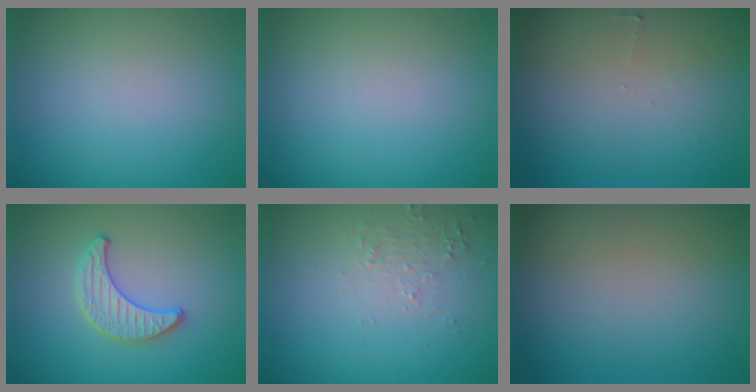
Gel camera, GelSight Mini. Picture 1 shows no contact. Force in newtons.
{"total": 0.0}
{"total": 0.5, "press": 0.5, "slide": 0.1}
{"total": 2.0, "press": 2.0, "slide": 0.1}
{"total": 2.1, "press": 2.0, "slide": 0.5}
{"total": 0.0}